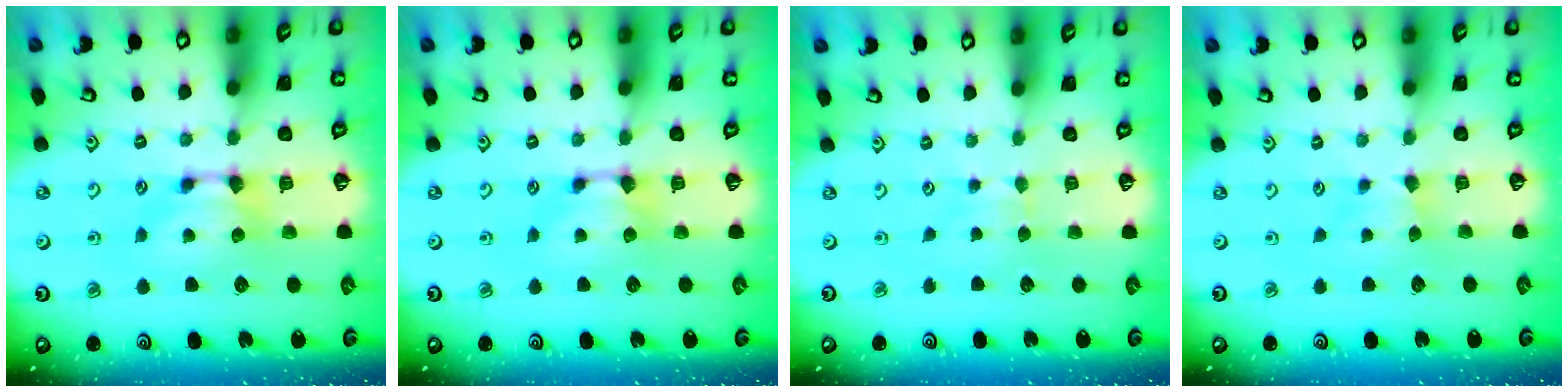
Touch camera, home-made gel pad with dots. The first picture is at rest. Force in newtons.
{"total": 0.0}
{"total": 2.4, "press": 2.4, "slide": 0.4}
{"total": 2.9, "press": 2.9, "slide": 0.3}